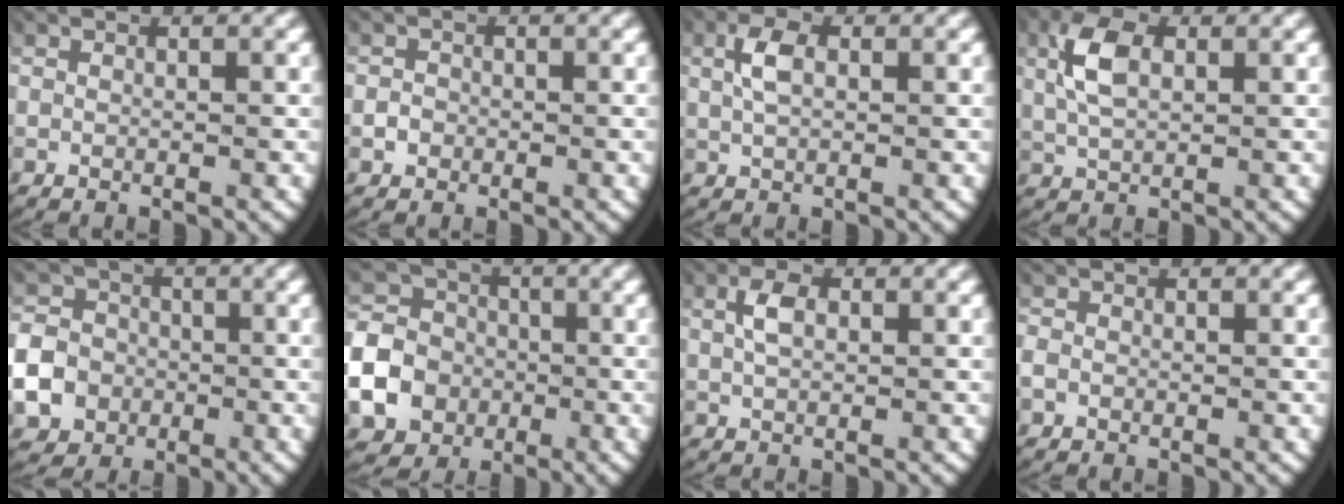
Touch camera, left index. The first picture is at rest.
{"total": 0.9, "force": [-0.4, 0.7, 0.1], "torque": [-0.009, -0.006, -0.005]}
{"total": 2.5, "force": [0.7, 1.3, 2.1], "torque": [-0.053, -0.001, 0.015]}
{"total": 3.8, "force": [1.2, 2.0, 3.0], "torque": [-0.073, 0.001, 0.026]}
{"total": 10.4, "force": [-2.2, 9.5, 3.5], "torque": [-0.085, -0.034, -0.042]}
{"total": 12.0, "force": [-2.6, 11.0, 4.1], "torque": [-0.108, -0.043, -0.049]}
{"total": 2.2, "force": [0.6, 1.2, 1.7], "torque": [-0.041, -0.002, 0.015]}
{"total": 1.3, "force": [-0.4, 1.1, 0.6], "torque": [-0.024, -0.002, -0.006]}